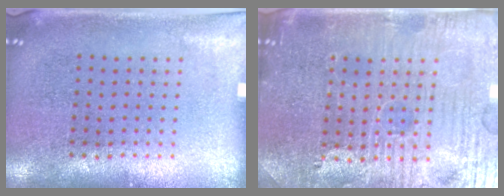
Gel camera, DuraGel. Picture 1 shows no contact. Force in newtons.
{"total": 5.0, "press": 4.9, "slide": 1.1}